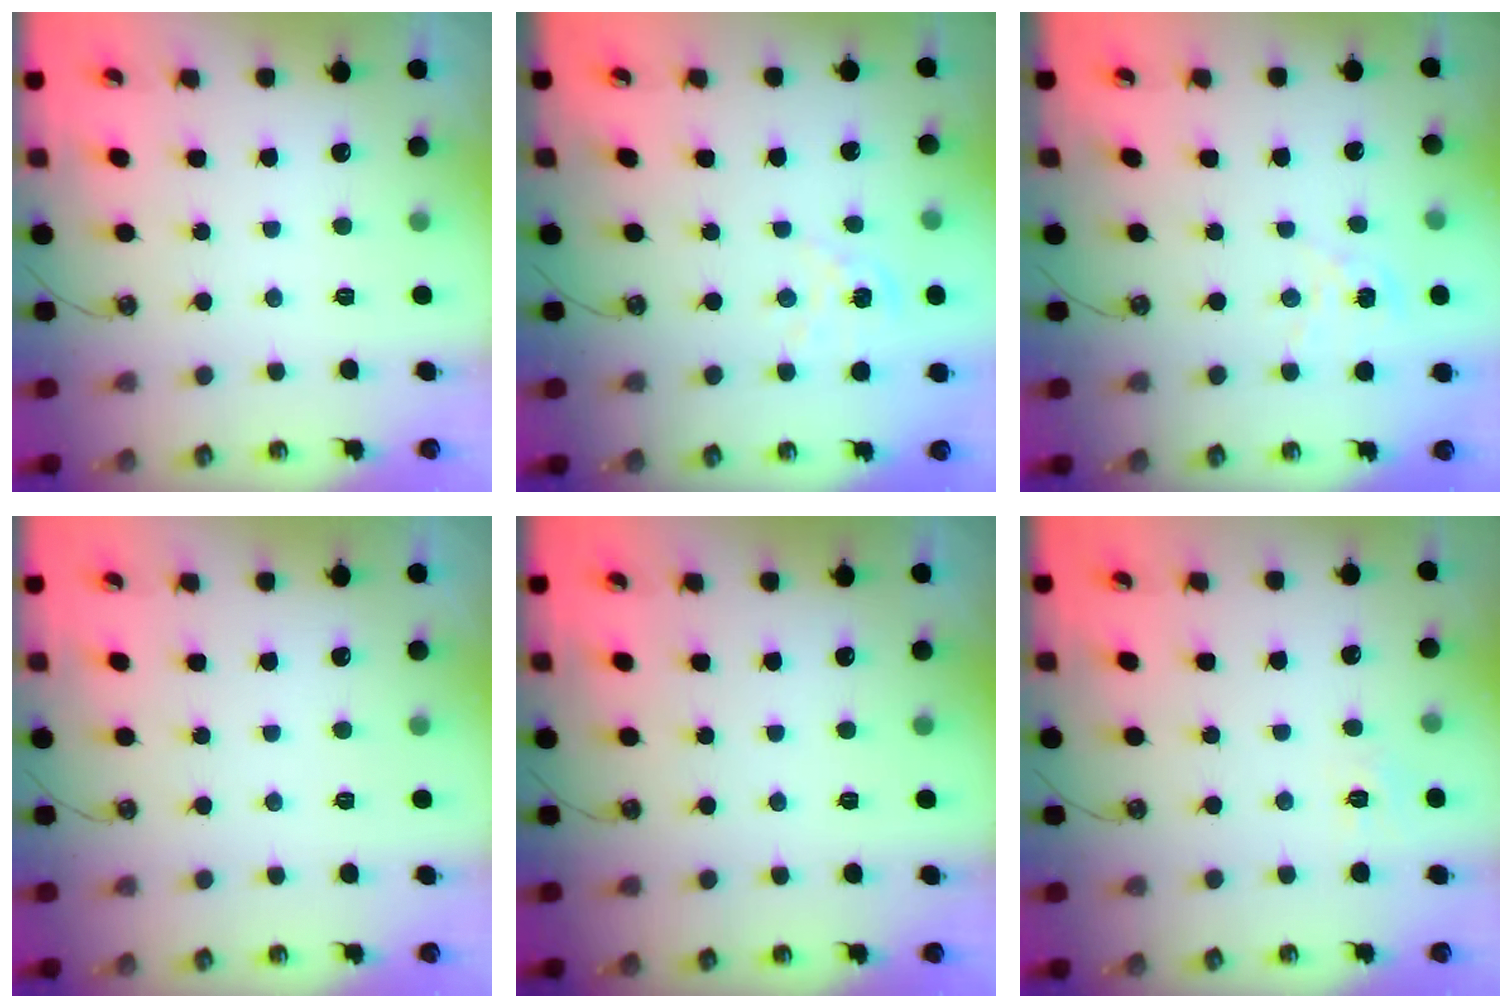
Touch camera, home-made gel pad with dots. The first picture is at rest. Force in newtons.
{"total": 2.3, "press": 2.3, "slide": 0.3}
{"total": 2.9, "press": 2.9, "slide": 0.4}
{"total": 0.0}
{"total": 0.0}
{"total": 3.7, "press": 3.7, "slide": 0.4}